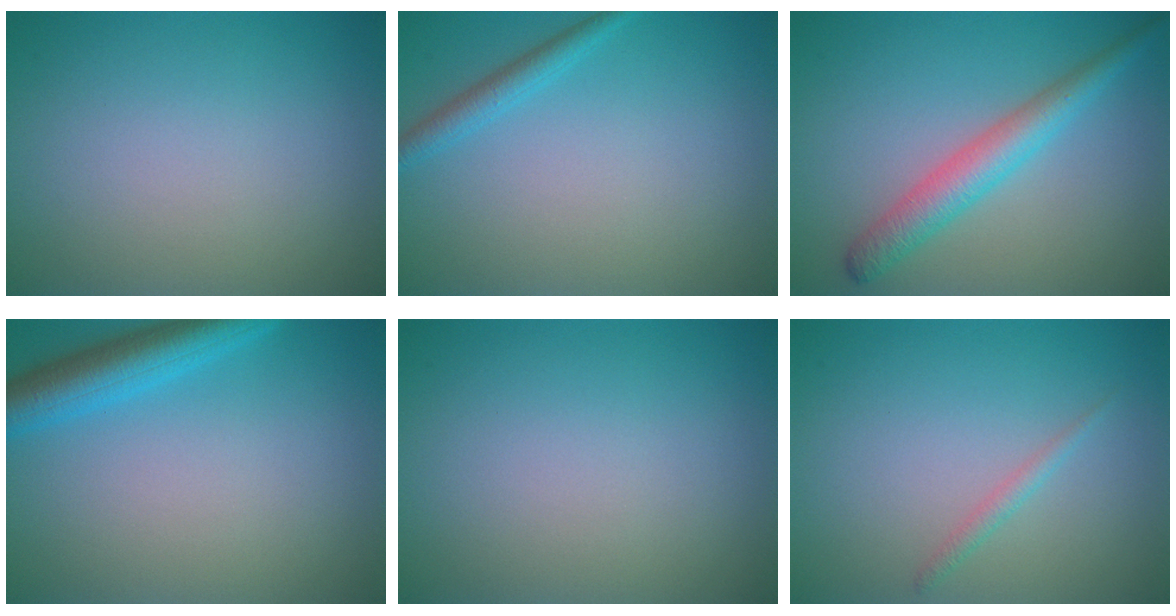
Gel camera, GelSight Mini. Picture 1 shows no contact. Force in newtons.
{"total": 1.8, "press": 1.8, "slide": 0.1}
{"total": 3.9, "press": 3.9, "slide": 0.1}
{"total": 4.7, "press": 4.7, "slide": 0.3}
{"total": 0.0}
{"total": 1.0, "press": 1.0, "slide": 0.1}